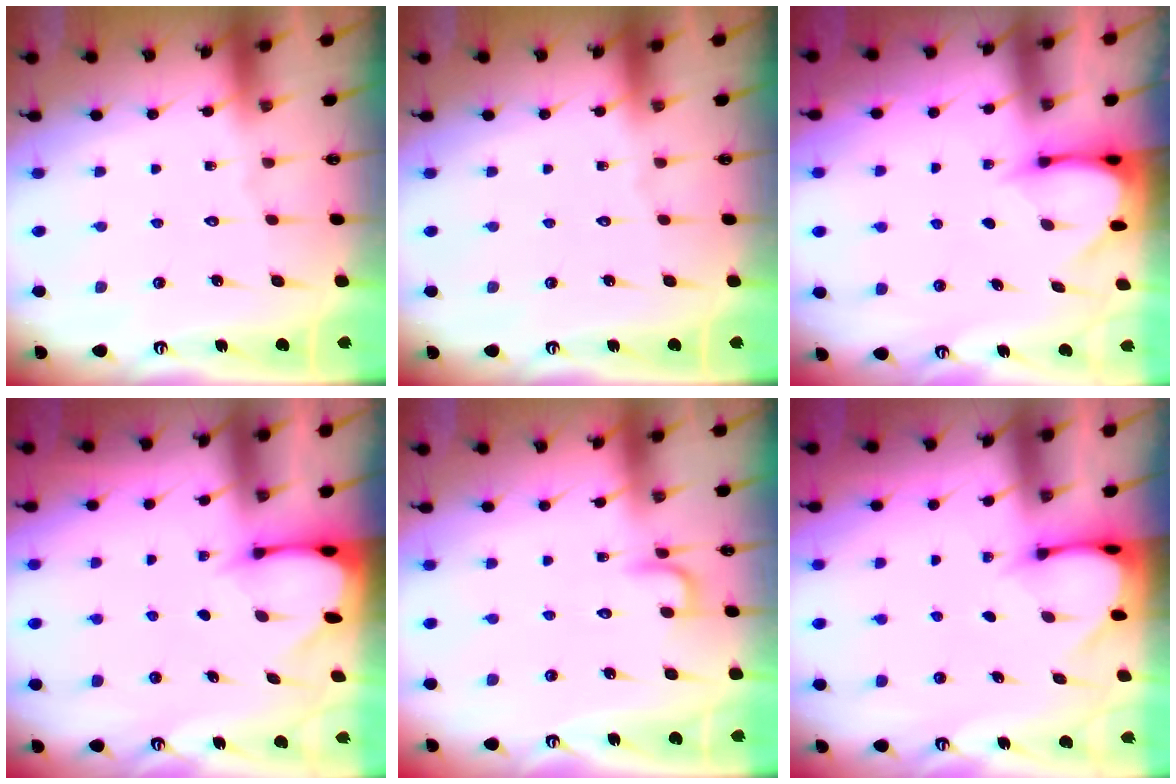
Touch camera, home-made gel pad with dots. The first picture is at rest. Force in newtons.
{"total": 0.0}
{"total": 3.7, "press": 3.7, "slide": 0.3}
{"total": 2.6, "press": 2.6, "slide": 0.3}
{"total": 4.0, "press": 3.9, "slide": 0.6}
{"total": 3.0, "press": 3.0, "slide": 0.2}